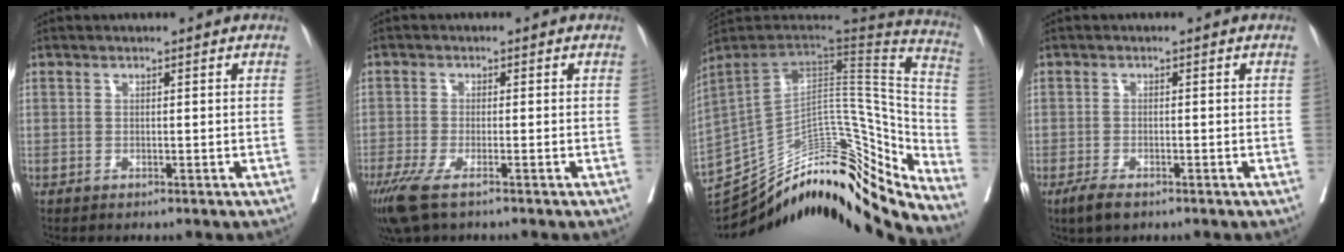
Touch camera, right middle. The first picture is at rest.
{"total": 5.8, "force": [-4.0, 0.6, 4.2], "torque": [-0.073, -0.016, -0.068]}
{"total": 31.5, "force": [-25.6, 7.4, 16.8], "torque": [-0.220, 0.015, -0.365]}
{"total": 3.0, "force": [-1.8, 0.9, 2.1], "torque": [-0.044, -0.004, -0.032]}